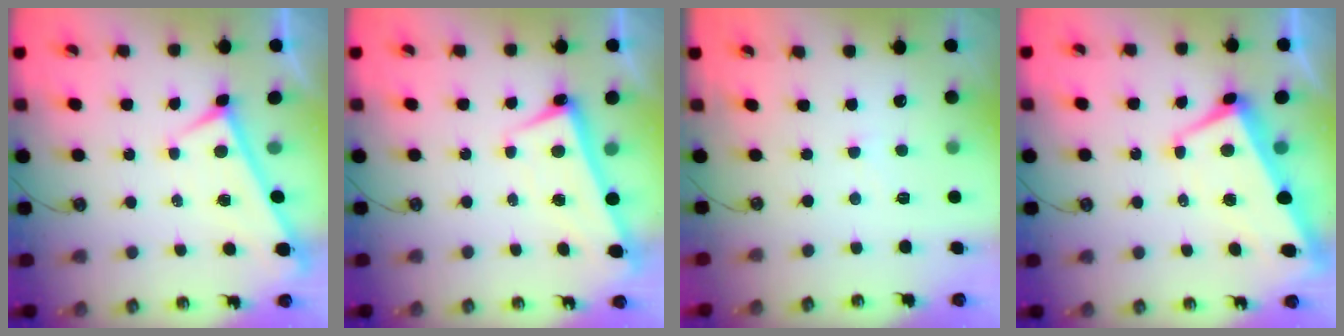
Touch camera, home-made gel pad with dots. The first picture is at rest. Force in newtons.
{"total": 2.6, "press": 2.4, "slide": 0.8}
{"total": 5.3, "press": 5.3, "slide": 0.8}
{"total": 1.8, "press": 1.1, "slide": 1.3}